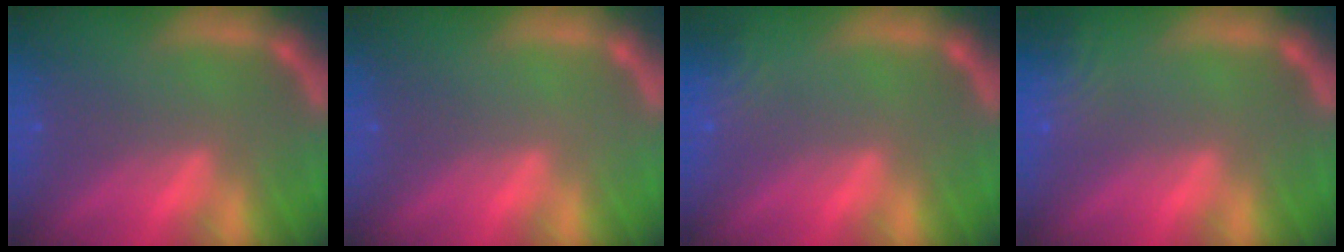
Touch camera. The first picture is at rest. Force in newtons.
{"total": 0.0}
{"total": 2.4}
{"total": 3.5}